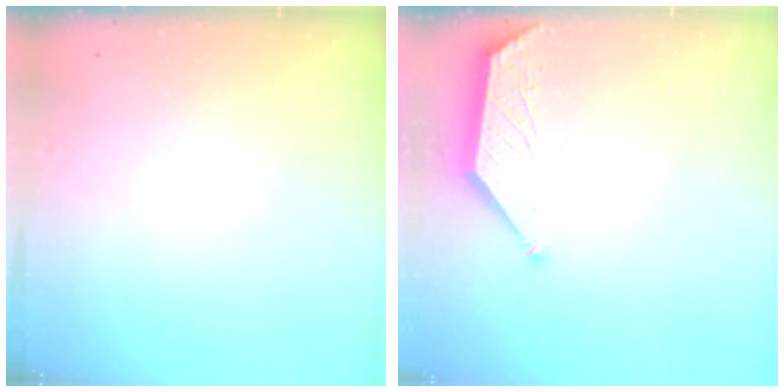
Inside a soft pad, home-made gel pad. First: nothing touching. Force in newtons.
{"total": 1.6, "press": 1.5, "slide": 0.4}